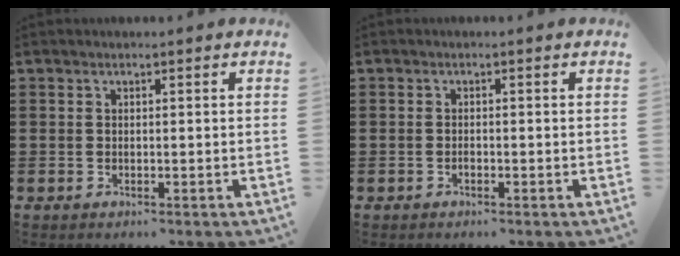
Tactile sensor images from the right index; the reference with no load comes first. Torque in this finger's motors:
{"motor_torque": [2.14, 0.00, 0.07, 0.02]}